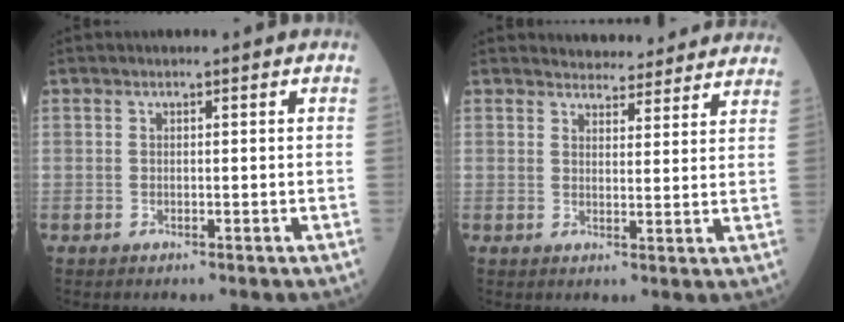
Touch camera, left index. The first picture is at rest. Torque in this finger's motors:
{"motor_torque": [-0.16, -0.19, -0.36, -0.01]}